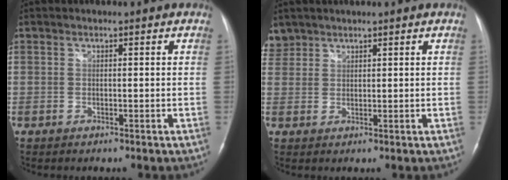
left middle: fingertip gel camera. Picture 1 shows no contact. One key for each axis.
{"total": 3.0, "fx": 2.5, "fy": 1.6, "fz": -0.3, "tx": 0.009, "ty": 0.010, "tz": 0.051}